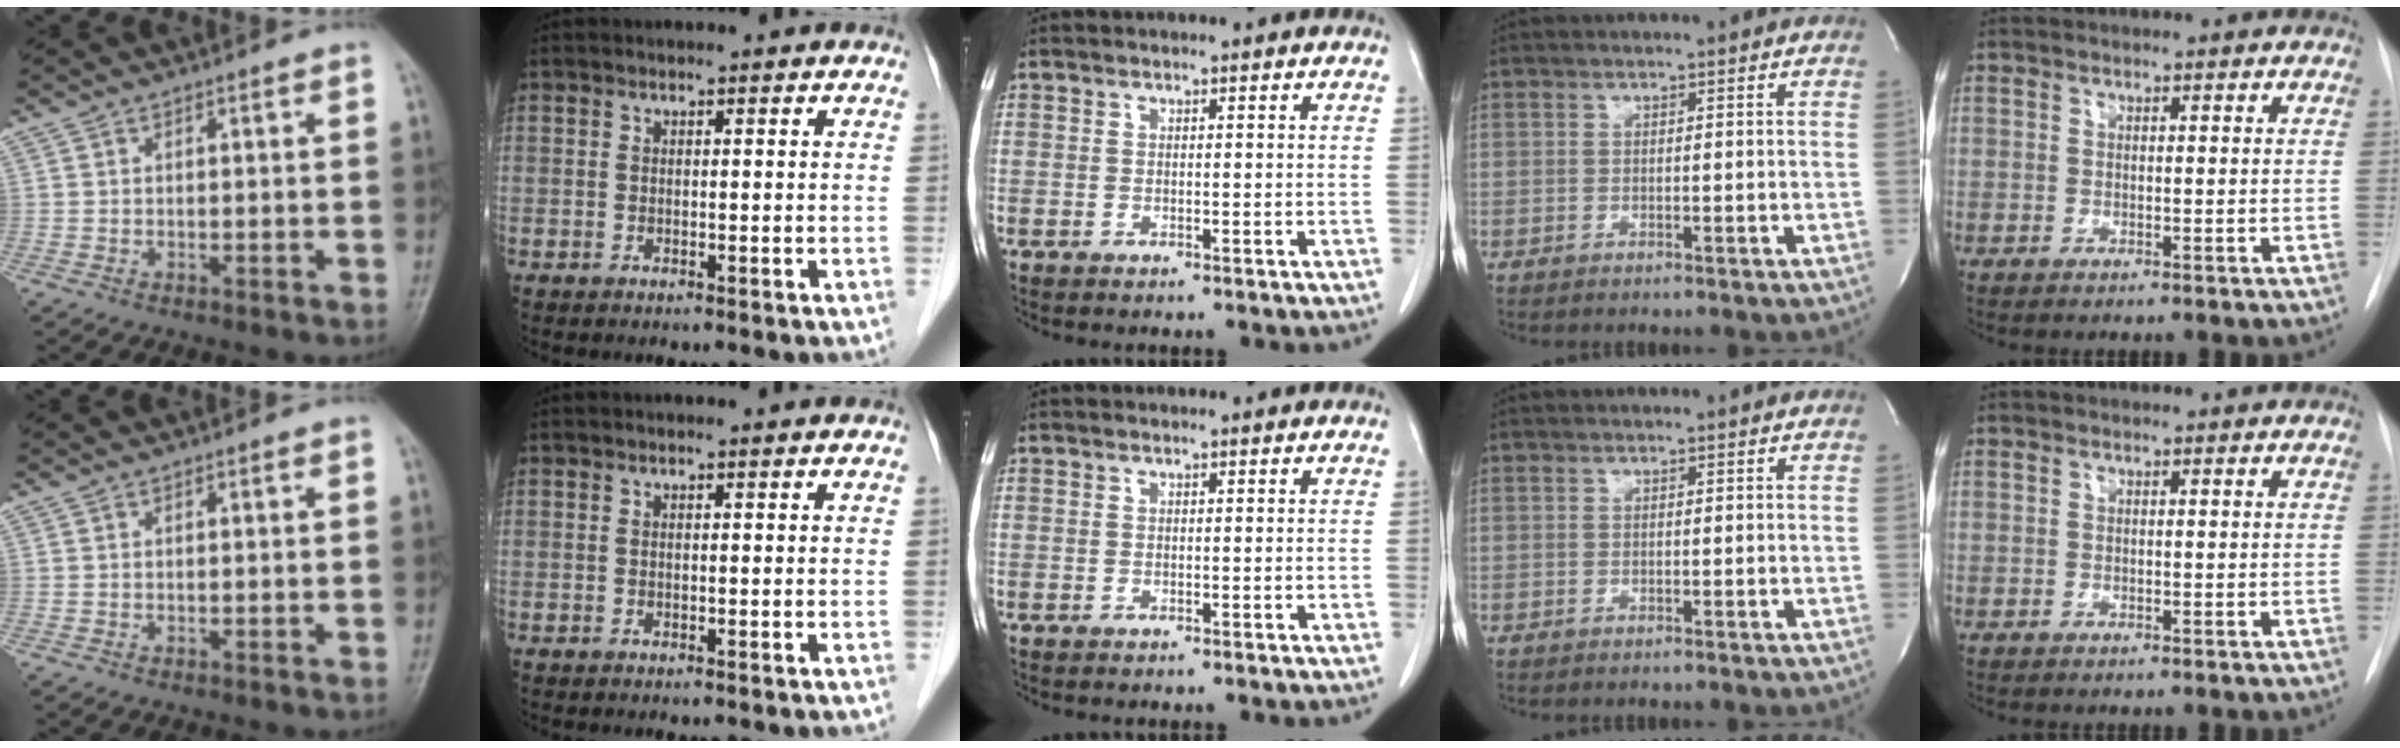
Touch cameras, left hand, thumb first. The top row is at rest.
{}